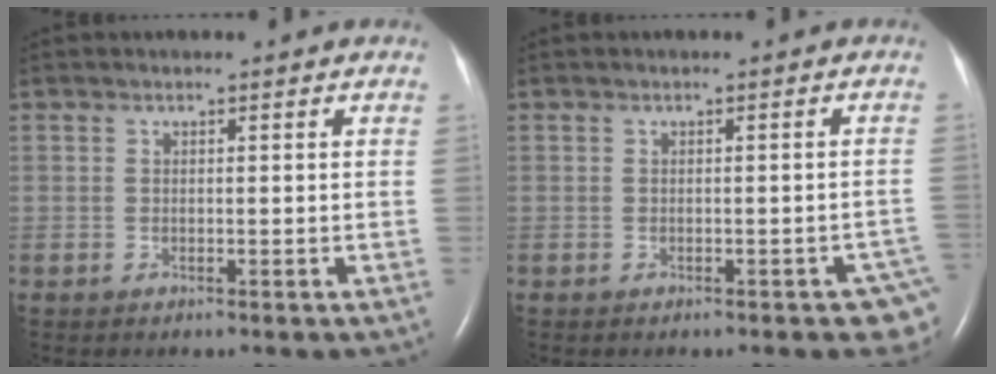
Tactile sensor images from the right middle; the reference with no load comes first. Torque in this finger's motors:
{"motor_torque": [0.69, -0.59, 0.03, 0.00]}